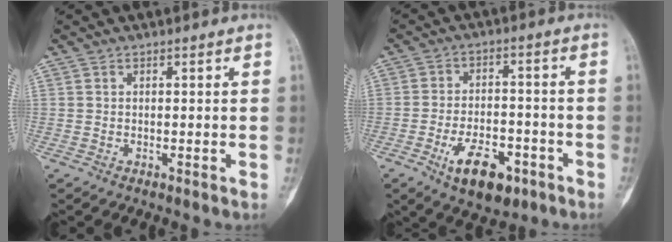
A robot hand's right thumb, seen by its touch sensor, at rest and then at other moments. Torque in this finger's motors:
{"motor_torque": [0.13, 0.35, 0.28, 0.04, -0.02]}